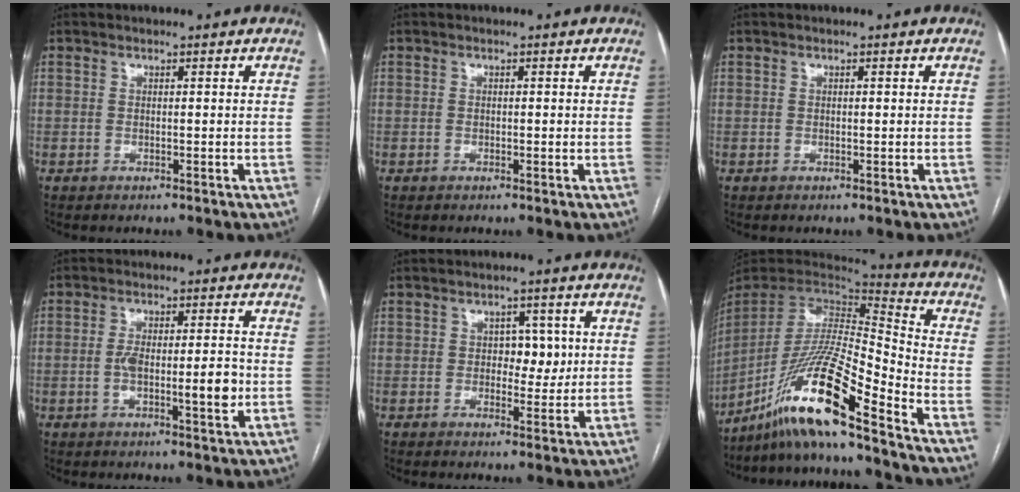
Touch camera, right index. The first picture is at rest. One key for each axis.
{"total": 0.5, "fx": 0.0, "fy": 0.3, "fz": 0.5, "tx": -0.007, "ty": 0.001, "tz": 0.001}
{"total": 0.0}
{"total": 7.6, "fx": -1.3, "fy": 1.9, "fz": 7.3, "tx": -0.123, "ty": 0.007, "tz": -0.019}
{"total": 4.3, "fx": 0.6, "fy": 2.7, "fz": 3.3, "tx": -0.036, "ty": 0.006, "tz": 0.010}
{"total": 18.5, "fx": -13.1, "fy": 0.0, "fz": 13.0, "tx": -0.277, "ty": -0.014, "tz": -0.247}